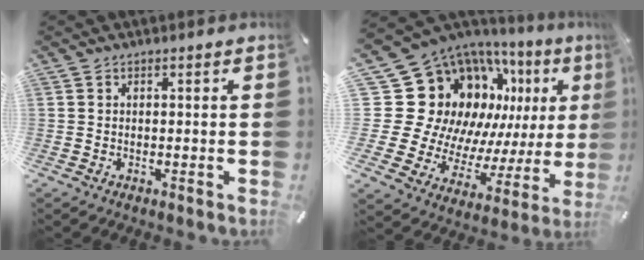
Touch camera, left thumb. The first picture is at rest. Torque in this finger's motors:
{"motor_torque": [1.95, 2.55, 0.29, -0.20, 0.05]}